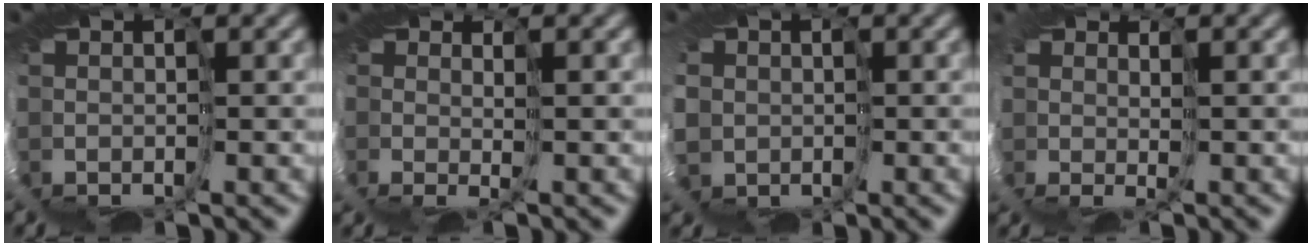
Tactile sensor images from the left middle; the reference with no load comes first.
{"total": 1.1, "force": [0.5, 0.0, 1.0], "torque": [-0.028, 0.000, 0.005]}
{"total": 8.9, "force": [-0.5, 8.1, 3.7], "torque": [-0.134, -0.021, -0.040]}
{"total": 0.8, "force": [0.8, -0.1, 0.1], "torque": [-0.011, 0.000, 0.013]}